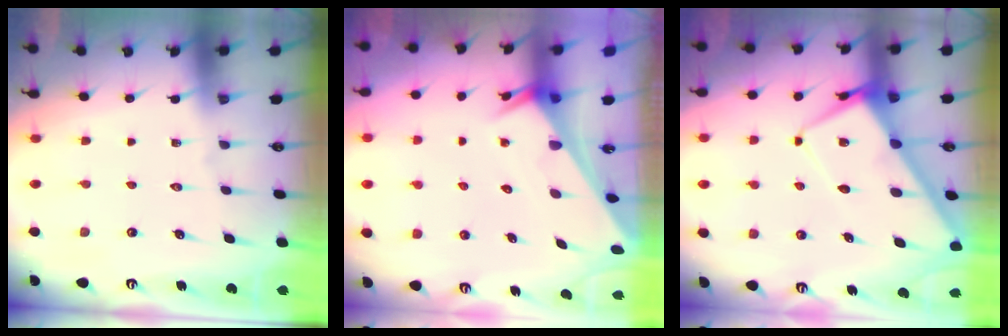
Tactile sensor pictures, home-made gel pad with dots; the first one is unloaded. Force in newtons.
{"total": 3.7, "press": 3.7, "slide": 0.2}
{"total": 9.2, "press": 9.2, "slide": 1.0}